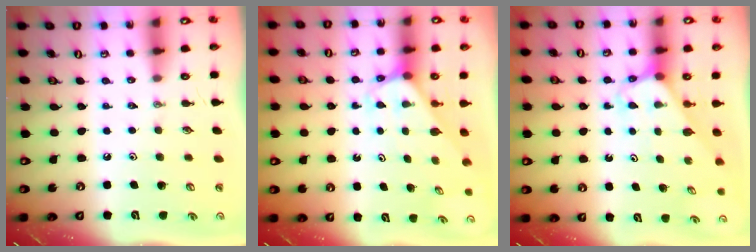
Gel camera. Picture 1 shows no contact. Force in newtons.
{"total": 3.6, "press": 3.6, "slide": 0.3}
{"total": 3.2, "press": 3.2, "slide": 0.2}